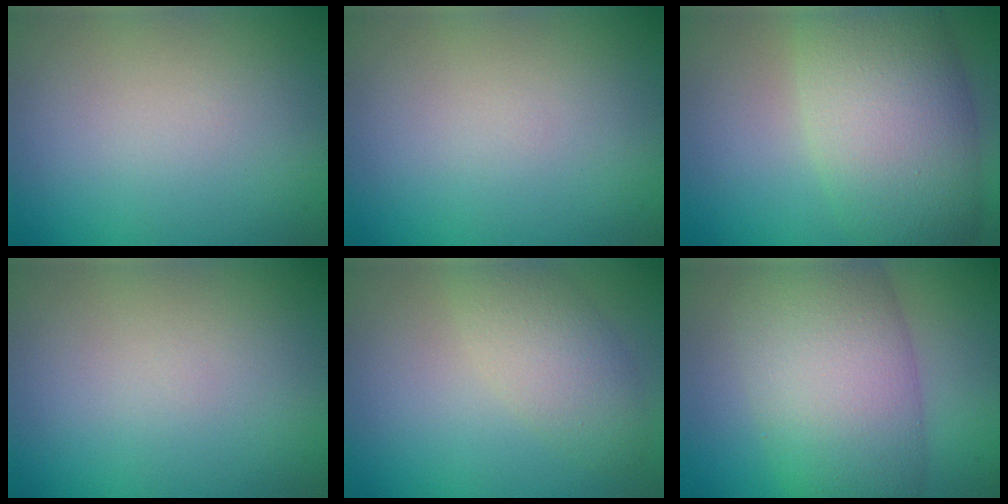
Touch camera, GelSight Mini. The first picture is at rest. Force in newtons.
{"total": 0.0}
{"total": 9.6, "press": 9.6, "slide": 0.4}
{"total": 0.0}
{"total": 3.6, "press": 3.6, "slide": 0.3}
{"total": 10.5, "press": 10.5, "slide": 0.1}